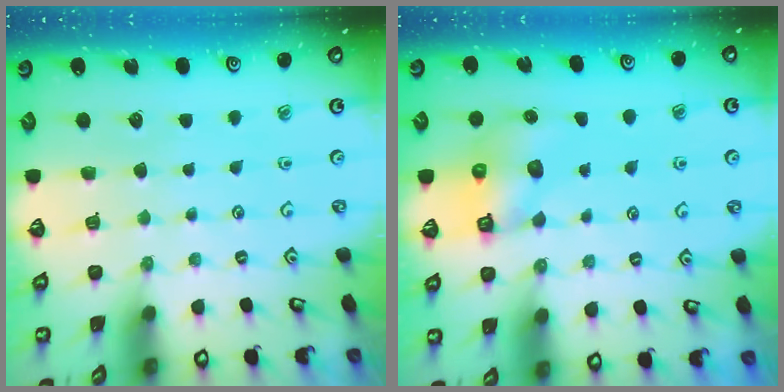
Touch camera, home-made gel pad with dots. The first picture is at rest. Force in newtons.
{"total": 6.7, "press": 6.6, "slide": 1.0}